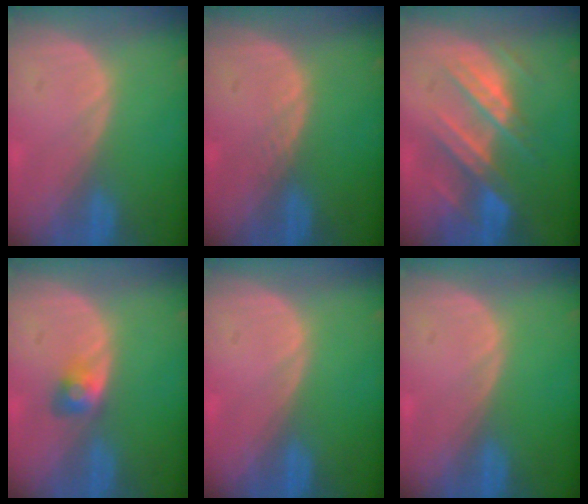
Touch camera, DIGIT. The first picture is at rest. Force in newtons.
{"total": 1.0, "press": 1.0, "slide": 0.1}
{"total": 9.0, "press": 7.8, "slide": 4.4}
{"total": 2.8, "press": 2.5, "slide": 1.2}
{"total": 0.0}
{"total": 0.0}